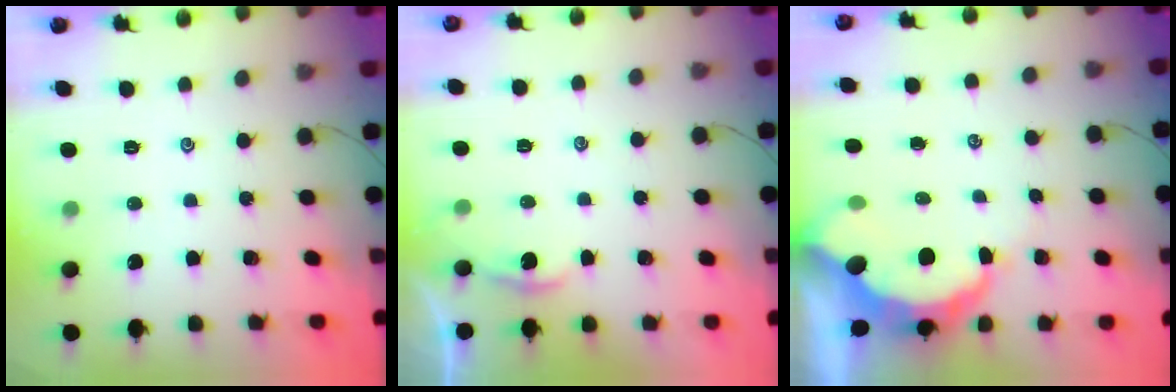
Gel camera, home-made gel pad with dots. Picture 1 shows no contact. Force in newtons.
{"total": 1.2, "press": 1.2, "slide": 0.1}
{"total": 8.7, "press": 8.7, "slide": 0.9}